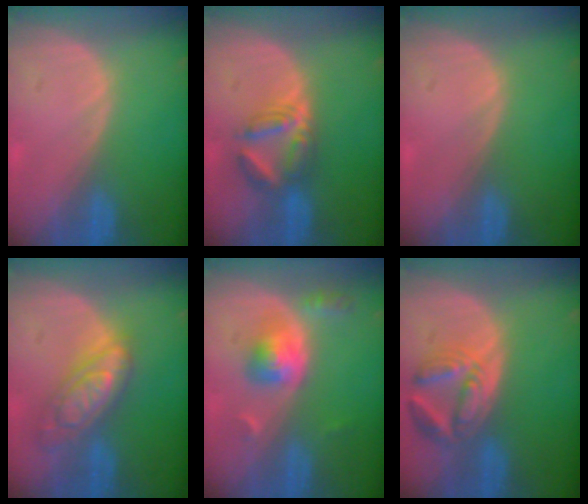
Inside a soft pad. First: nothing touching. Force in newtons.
{"total": 5.8, "press": 5.6, "slide": 1.2}
{"total": 0.0}
{"total": 7.4, "press": 7.4, "slide": 0.5}
{"total": 5.2, "press": 4.9, "slide": 1.9}
{"total": 7.7, "press": 6.8, "slide": 3.6}